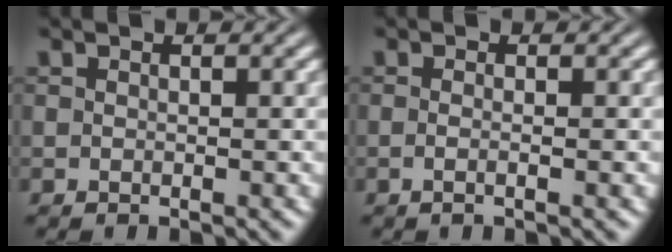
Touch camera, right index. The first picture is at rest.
{"total": 1.3, "force": [-0.8, -0.6, 0.8], "torque": [-0.022, -0.009, -0.009]}